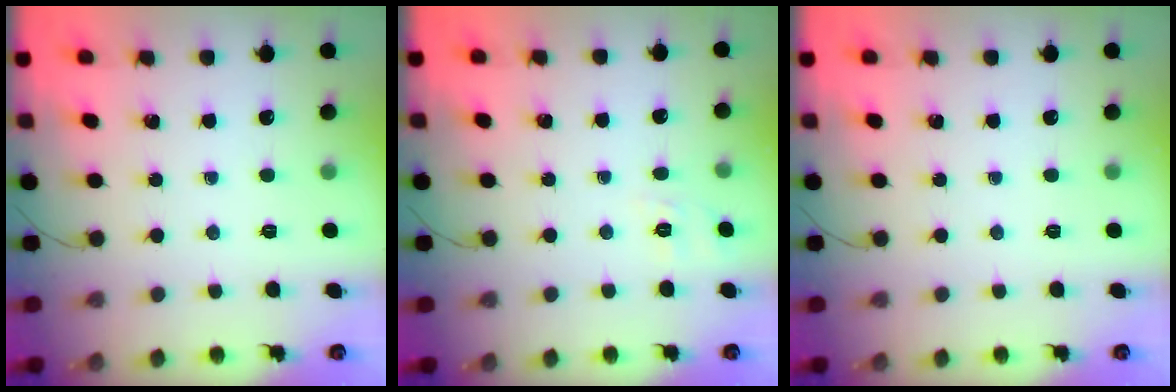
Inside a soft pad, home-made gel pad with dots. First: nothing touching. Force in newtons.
{"total": 2.0, "press": 0.2, "slide": 1.9}
{"total": 0.0}